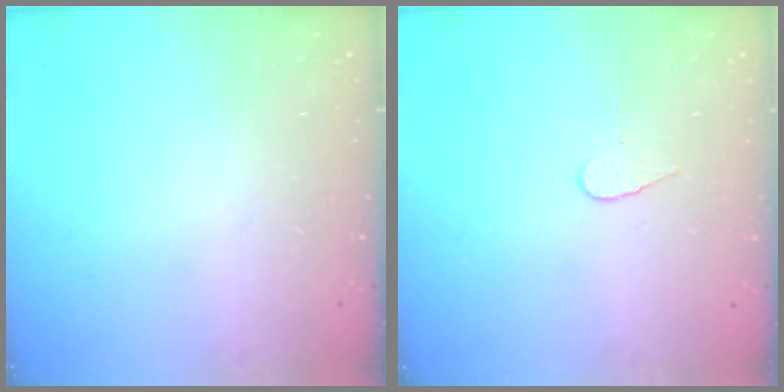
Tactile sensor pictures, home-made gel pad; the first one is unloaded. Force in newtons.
{"total": 3.6, "press": 3.6, "slide": 0.3}